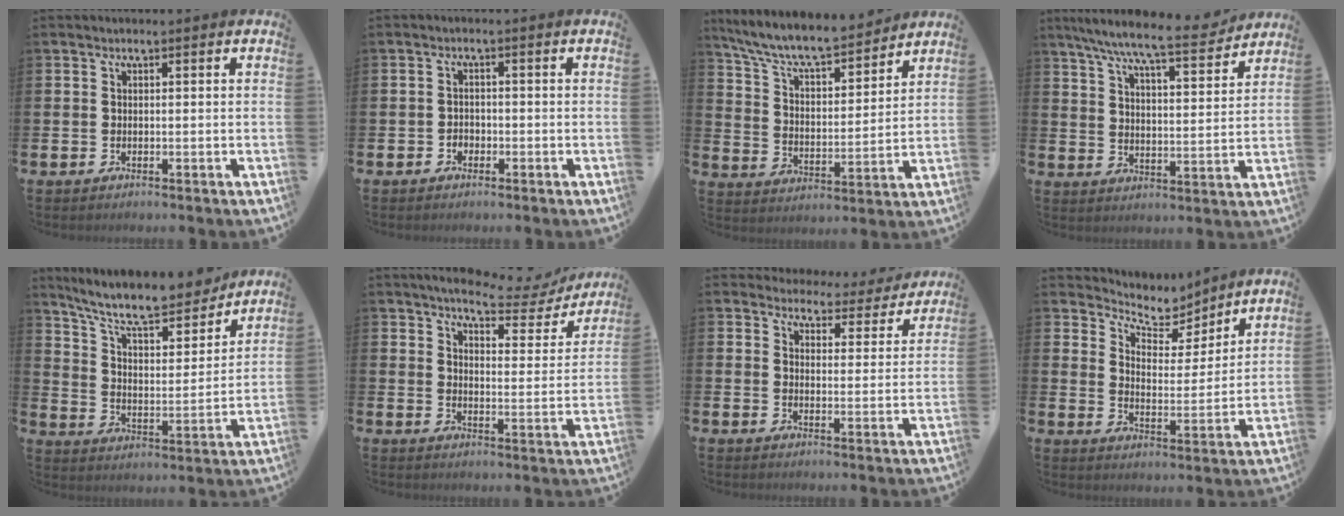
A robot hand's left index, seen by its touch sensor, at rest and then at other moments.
{"total": 1.5, "force": [-0.8, 1.2, 0.2], "torque": [-0.006, 0.002, -0.019]}
{"total": 8.8, "force": [8.1, 1.7, 2.9], "torque": [-0.086, -0.060, 0.139]}
{"total": 9.2, "force": [8.2, 0.8, 4.0], "torque": [-0.101, -0.047, 0.141]}
{"total": 10.5, "force": [9.5, 2.6, 3.8], "torque": [-0.101, -0.066, 0.163]}
{"total": 5.7, "force": [5.2, 1.4, 2.0], "torque": [-0.046, -0.035, 0.083]}
{"total": 4.0, "force": [3.9, 1.1, -0.1], "torque": [-0.006, -0.037, 0.063]}
{"total": 6.5, "force": [6.1, 2.1, 0.7], "torque": [-0.043, -0.052, 0.103]}